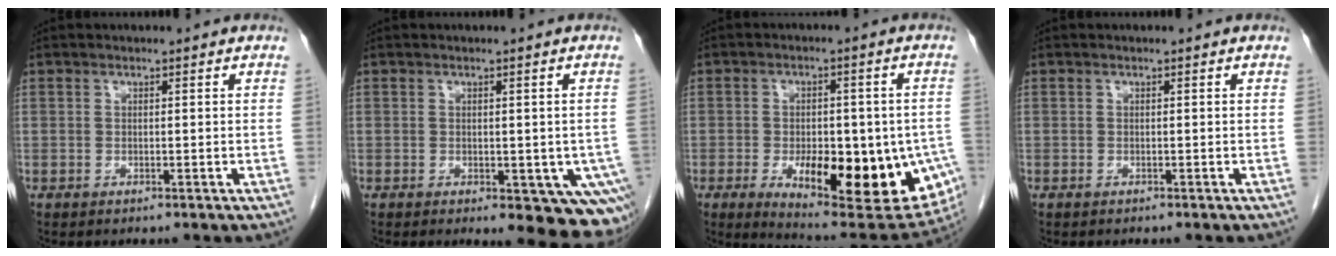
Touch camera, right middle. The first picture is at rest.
{"total": 11.6, "force": [-5.5, 5.3, 8.7], "torque": [-0.073, -0.019, -0.059]}
{"total": 21.2, "force": [-6.5, 7.4, 18.8], "torque": [-0.205, -0.015, -0.068]}
{"total": 0.0}